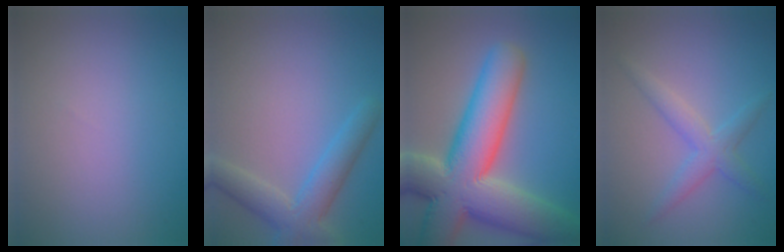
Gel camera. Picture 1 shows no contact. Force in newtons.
{"total": 4.2, "press": 4.2, "slide": 0.1}
{"total": 13.7, "press": 13.6, "slide": 1.1}
{"total": 2.8, "press": 2.8, "slide": 0.1}